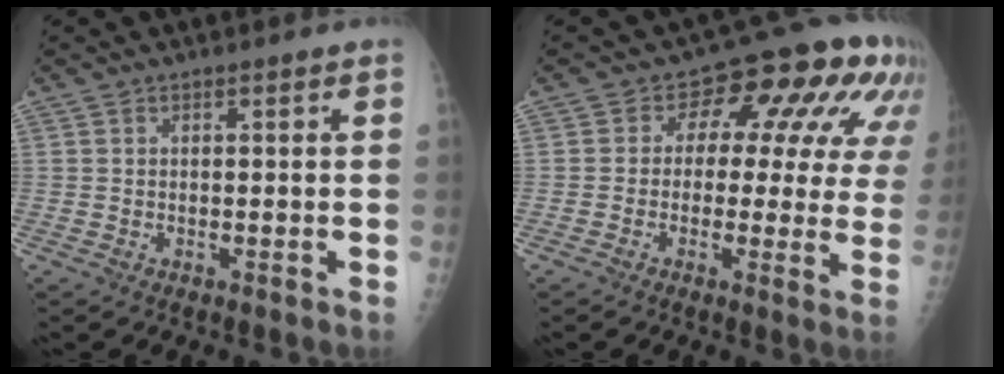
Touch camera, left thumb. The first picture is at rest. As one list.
[{"total": 15.5, "force": [5.0, 9.1, 11.5], "torque": [-0.089, 0.017, 0.048]}]